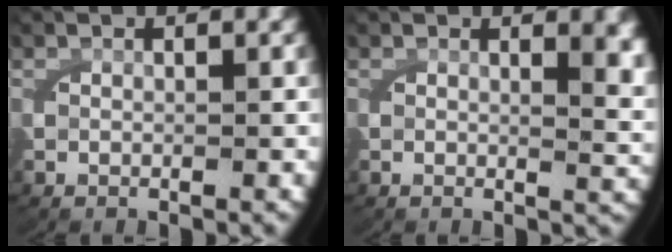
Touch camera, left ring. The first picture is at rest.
{"total": 2.4, "force": [1.1, 0.3, 2.1], "torque": [-0.035, -0.013, 0.019]}